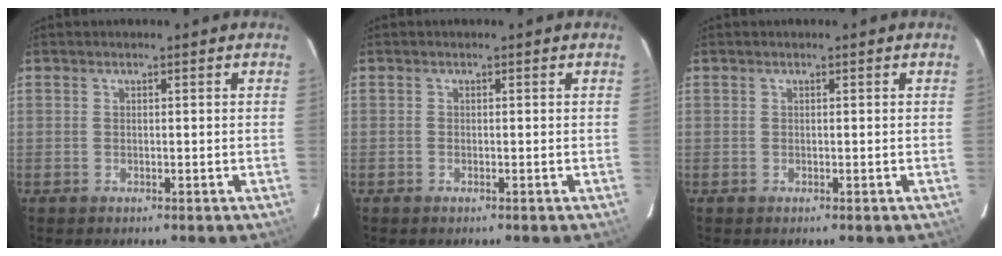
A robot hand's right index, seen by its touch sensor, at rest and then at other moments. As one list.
[{"total": 0.0}, {"total": 0.0}]